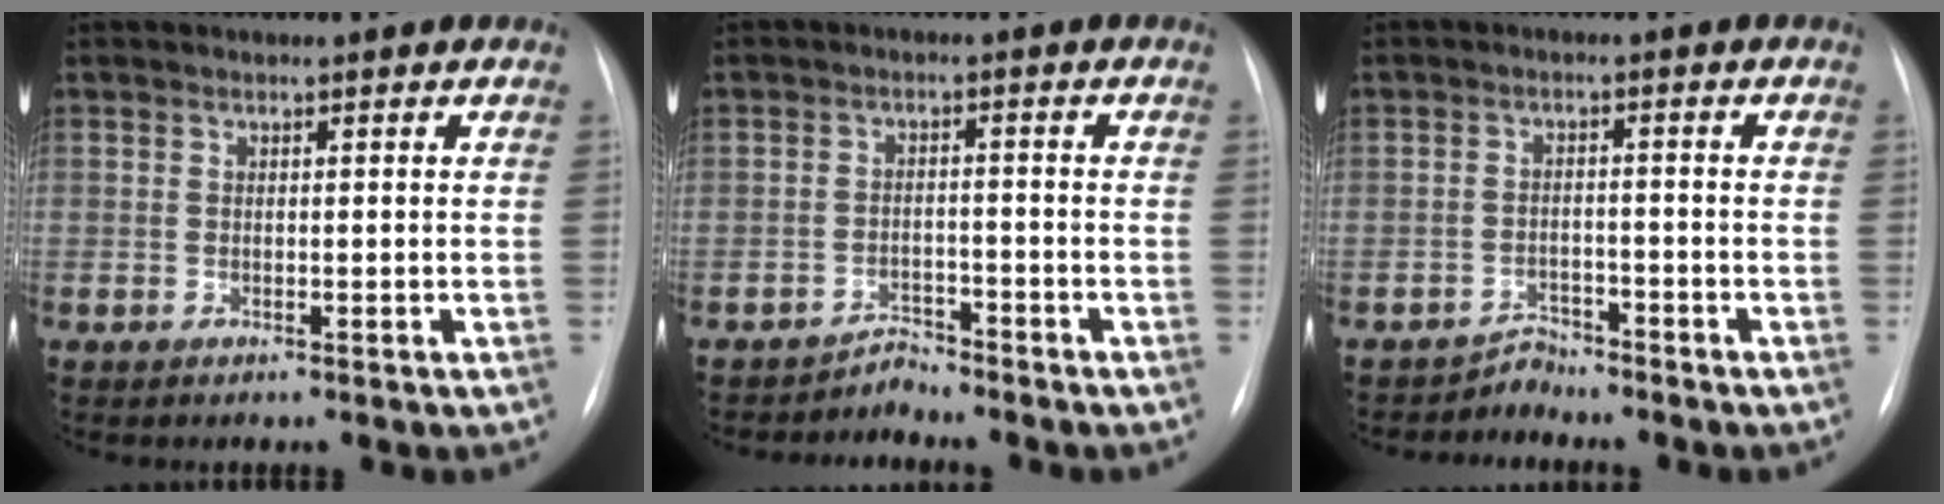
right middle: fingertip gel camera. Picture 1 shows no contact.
{"total": 2.6, "force": [-2.4, 0.1, -0.9], "torque": [0.026, -0.006, -0.038]}
{"total": 2.7, "force": [-2.4, 0.4, -1.1], "torque": [0.030, -0.003, -0.039]}